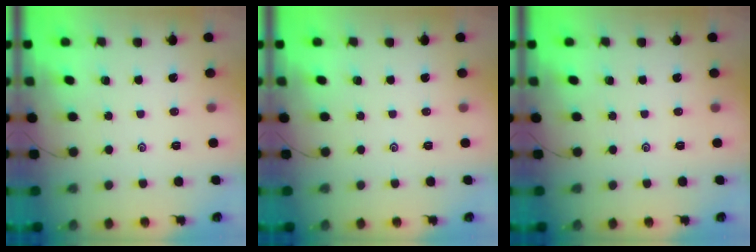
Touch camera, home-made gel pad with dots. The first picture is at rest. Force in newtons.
{"total": 0.0}
{"total": 0.0}